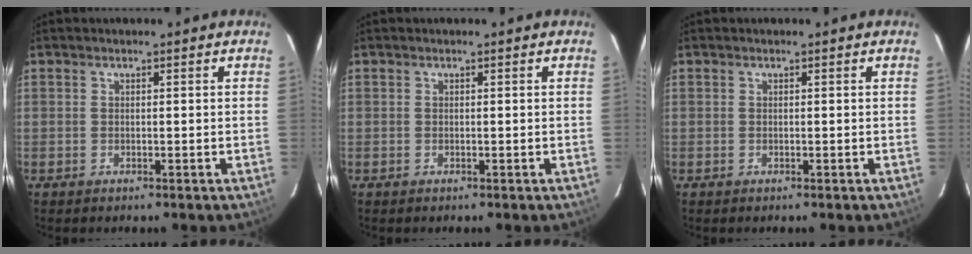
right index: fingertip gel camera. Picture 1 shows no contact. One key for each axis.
{"total": 0.0}
{"total": 0.0}